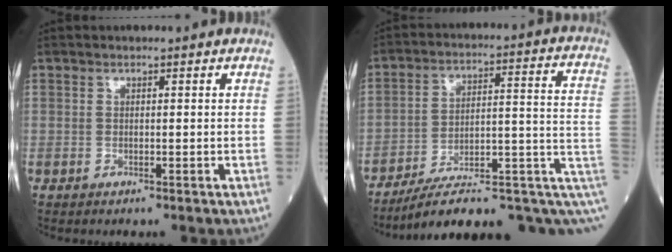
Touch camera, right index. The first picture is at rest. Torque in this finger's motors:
{"motor_torque": [-0.87, -1.26, 0.02, 0.10]}